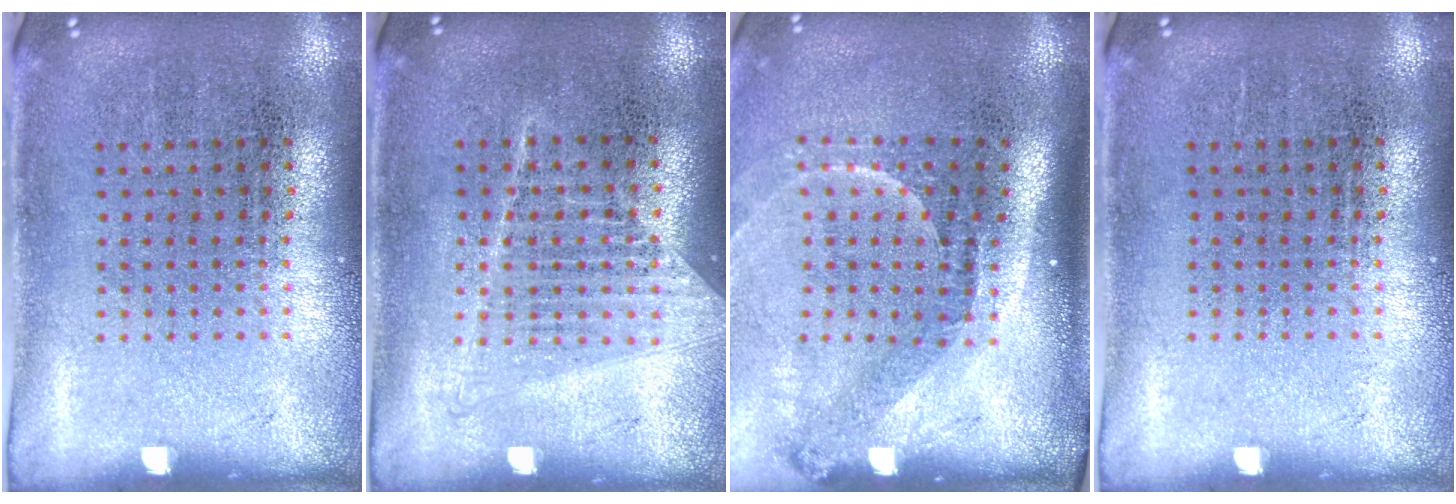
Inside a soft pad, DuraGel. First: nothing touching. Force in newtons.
{"total": 1.2, "press": 1.1, "slide": 0.4}
{"total": 2.2, "press": 1.5, "slide": 1.6}
{"total": 0.0}